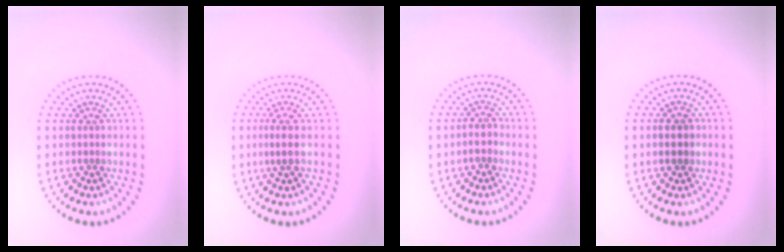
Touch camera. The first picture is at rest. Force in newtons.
{"total": 1.7, "press": 1.3, "slide": 1.1}
{"total": 1.3, "press": 1.2, "slide": 0.6}
{"total": 1.9, "press": 1.9, "slide": 0.2}